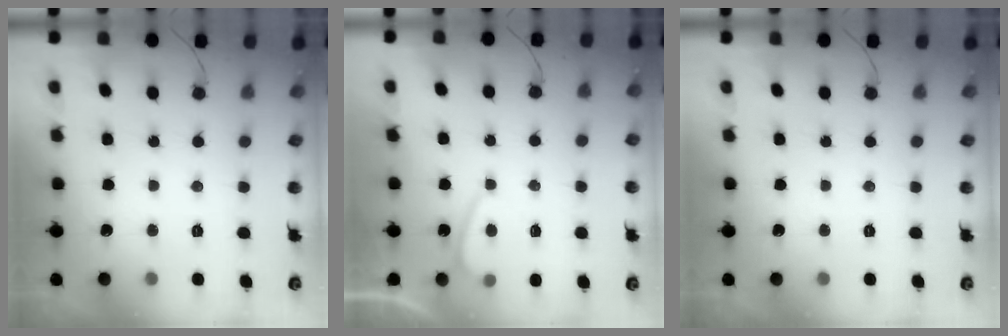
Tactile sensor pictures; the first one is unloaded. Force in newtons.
{"total": 1.2, "press": 1.0, "slide": 0.6}
{"total": 0.0}